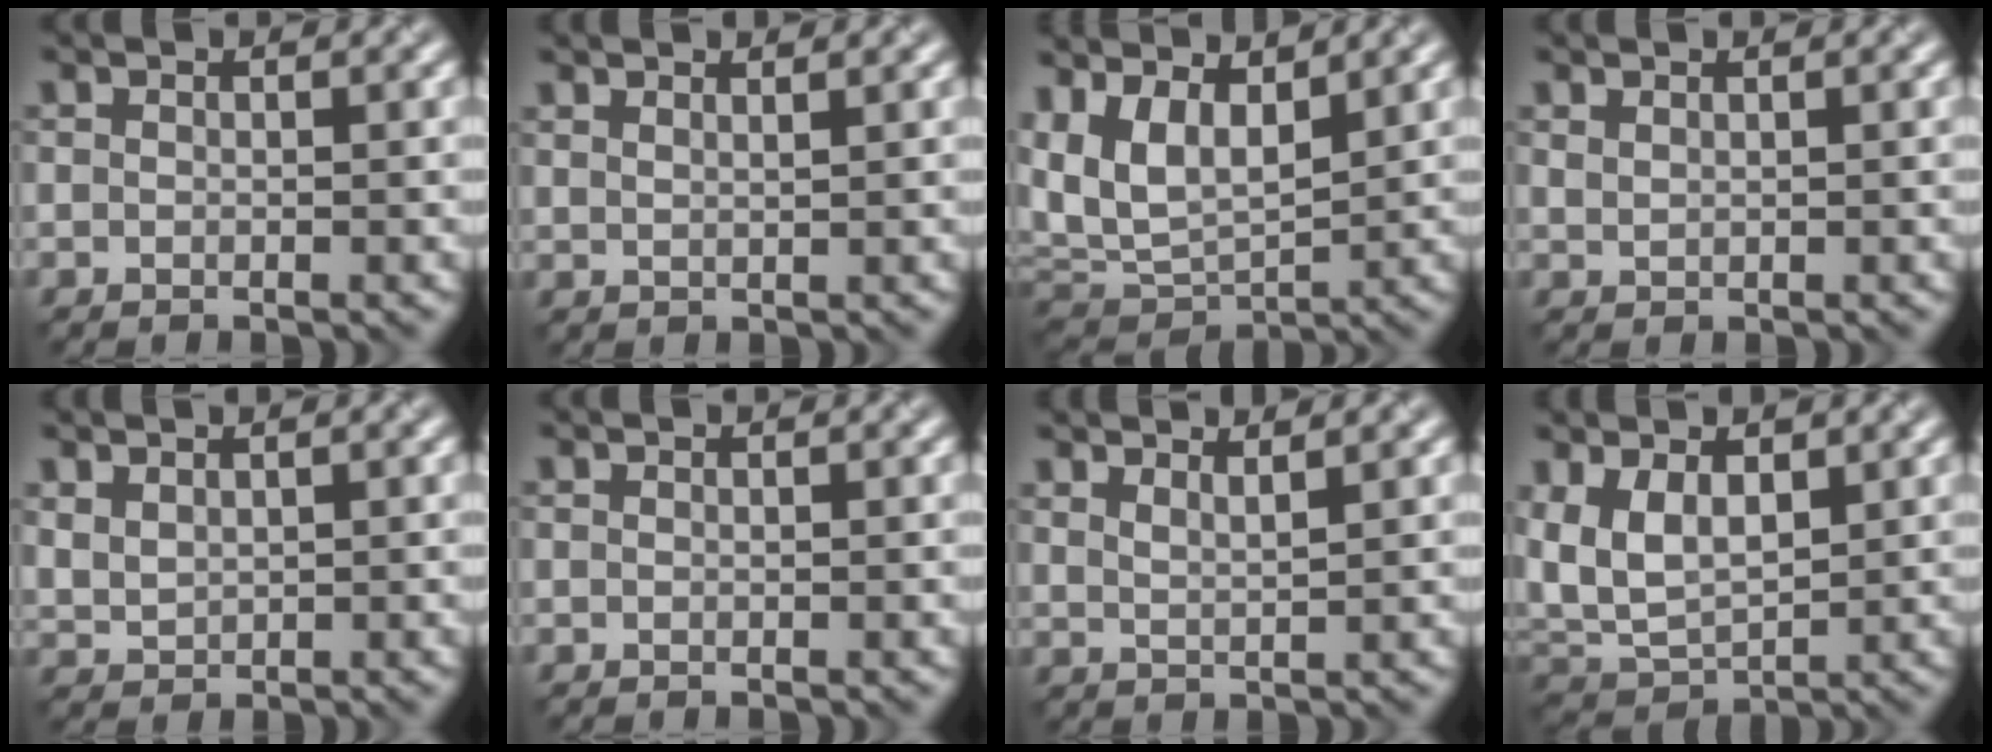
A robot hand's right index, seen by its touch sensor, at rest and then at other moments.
{"total": 1.2, "force": [1.2, 0.1, 0.2], "torque": [-0.005, 0.003, 0.017]}
{"total": 7.3, "force": [2.9, 4.2, 5.2], "torque": [-0.130, -0.001, 0.056]}
{"total": 0.7, "force": [0.6, 0.2, 0.0], "torque": [-0.007, 0.002, 0.016]}
{"total": 1.5, "force": [1.0, 1.0, 0.5], "torque": [-0.018, 0.001, 0.025]}
{"total": 0.0}
{"total": 2.1, "force": [1.9, 0.4, 0.8], "torque": [-0.008, 0.008, 0.028]}
{"total": 5.8, "force": [1.8, 3.5, 4.2], "torque": [-0.102, 0.005, 0.030]}